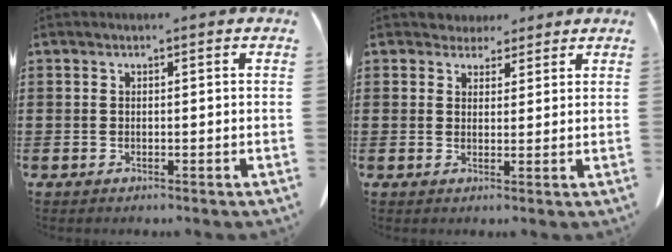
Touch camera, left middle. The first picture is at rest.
{"total": 3.2, "force": [2.7, 1.6, 0.1], "torque": [-0.003, 0.000, 0.051]}